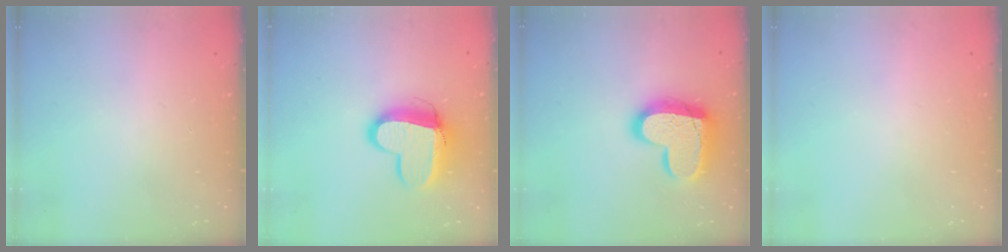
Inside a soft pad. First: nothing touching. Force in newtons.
{"total": 12.9, "press": 12.8, "slide": 1.4}
{"total": 17.6, "press": 17.6, "slide": 1.5}
{"total": 0.0}